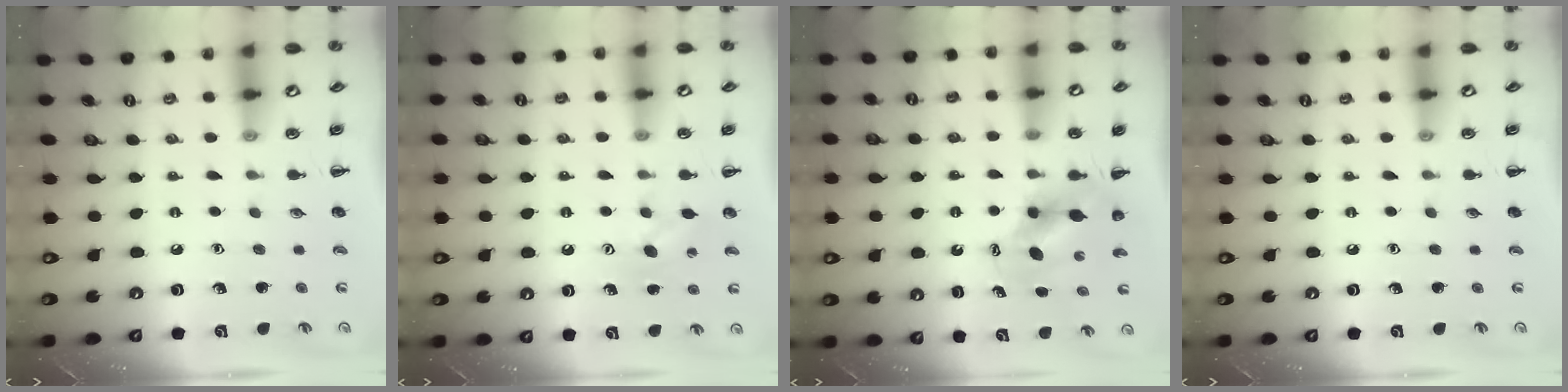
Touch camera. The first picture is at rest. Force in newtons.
{"total": 6.8, "press": 6.6, "slide": 1.5}
{"total": 7.2, "press": 7.1, "slide": 1.4}
{"total": 0.0}